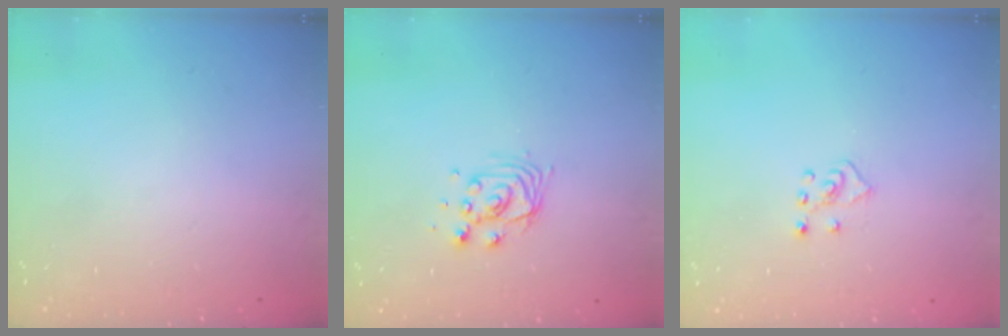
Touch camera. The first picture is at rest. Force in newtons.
{"total": 7.6, "press": 7.6, "slide": 0.5}
{"total": 2.3, "press": 2.3, "slide": 0.5}